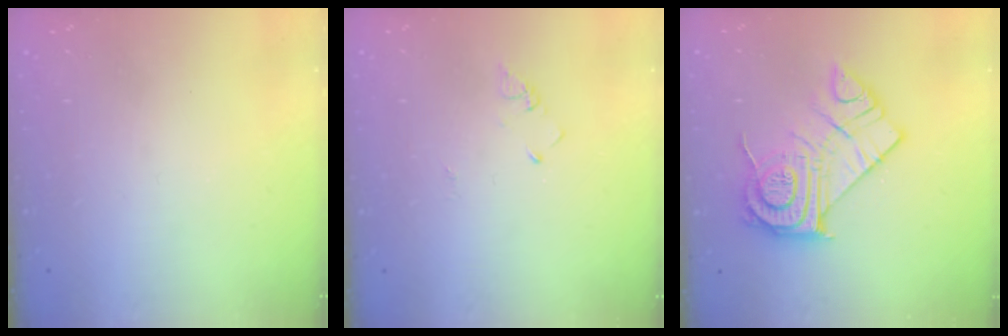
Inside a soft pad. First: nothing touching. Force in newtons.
{"total": 2.0, "press": 2.0, "slide": 0.3}
{"total": 16.1, "press": 16.0, "slide": 1.4}